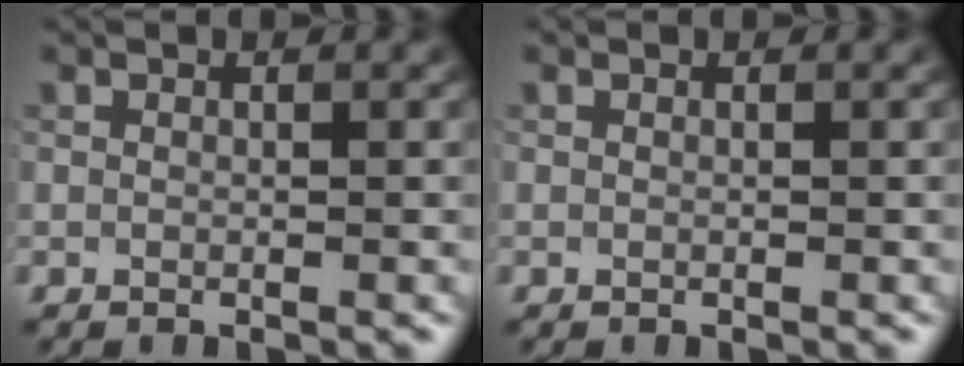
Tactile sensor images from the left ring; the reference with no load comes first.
{"total": 0.0}